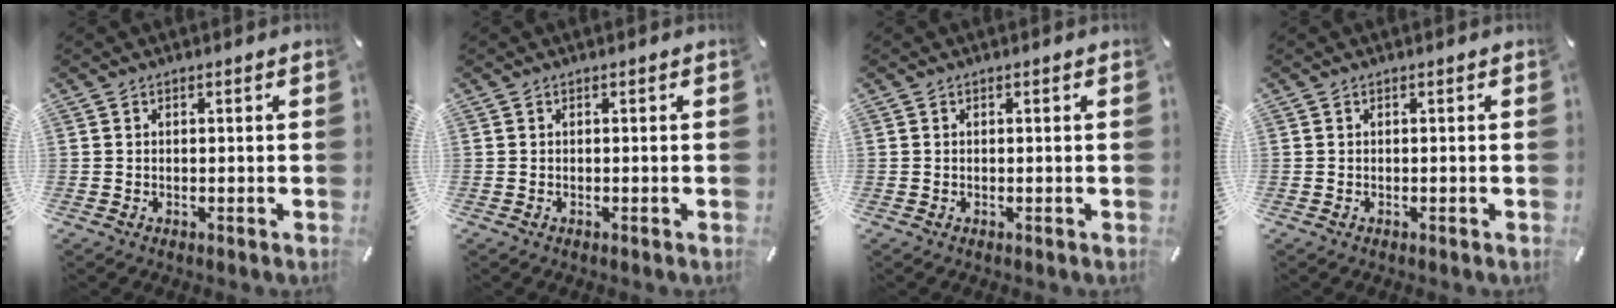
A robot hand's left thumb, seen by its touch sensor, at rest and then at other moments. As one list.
[{"total": 0.0}, {"total": 0.0}, {"total": 0.0}]